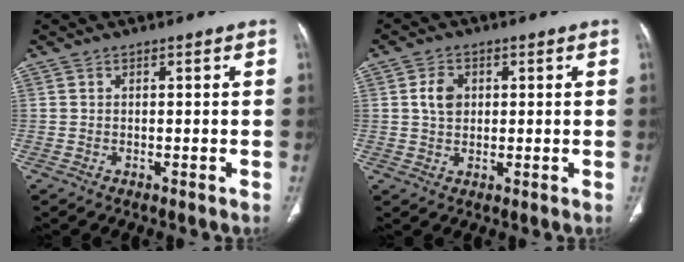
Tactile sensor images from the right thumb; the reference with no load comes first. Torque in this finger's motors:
{"motor_torque": [0.38, 1.22, 0.58, -0.37, -0.01]}